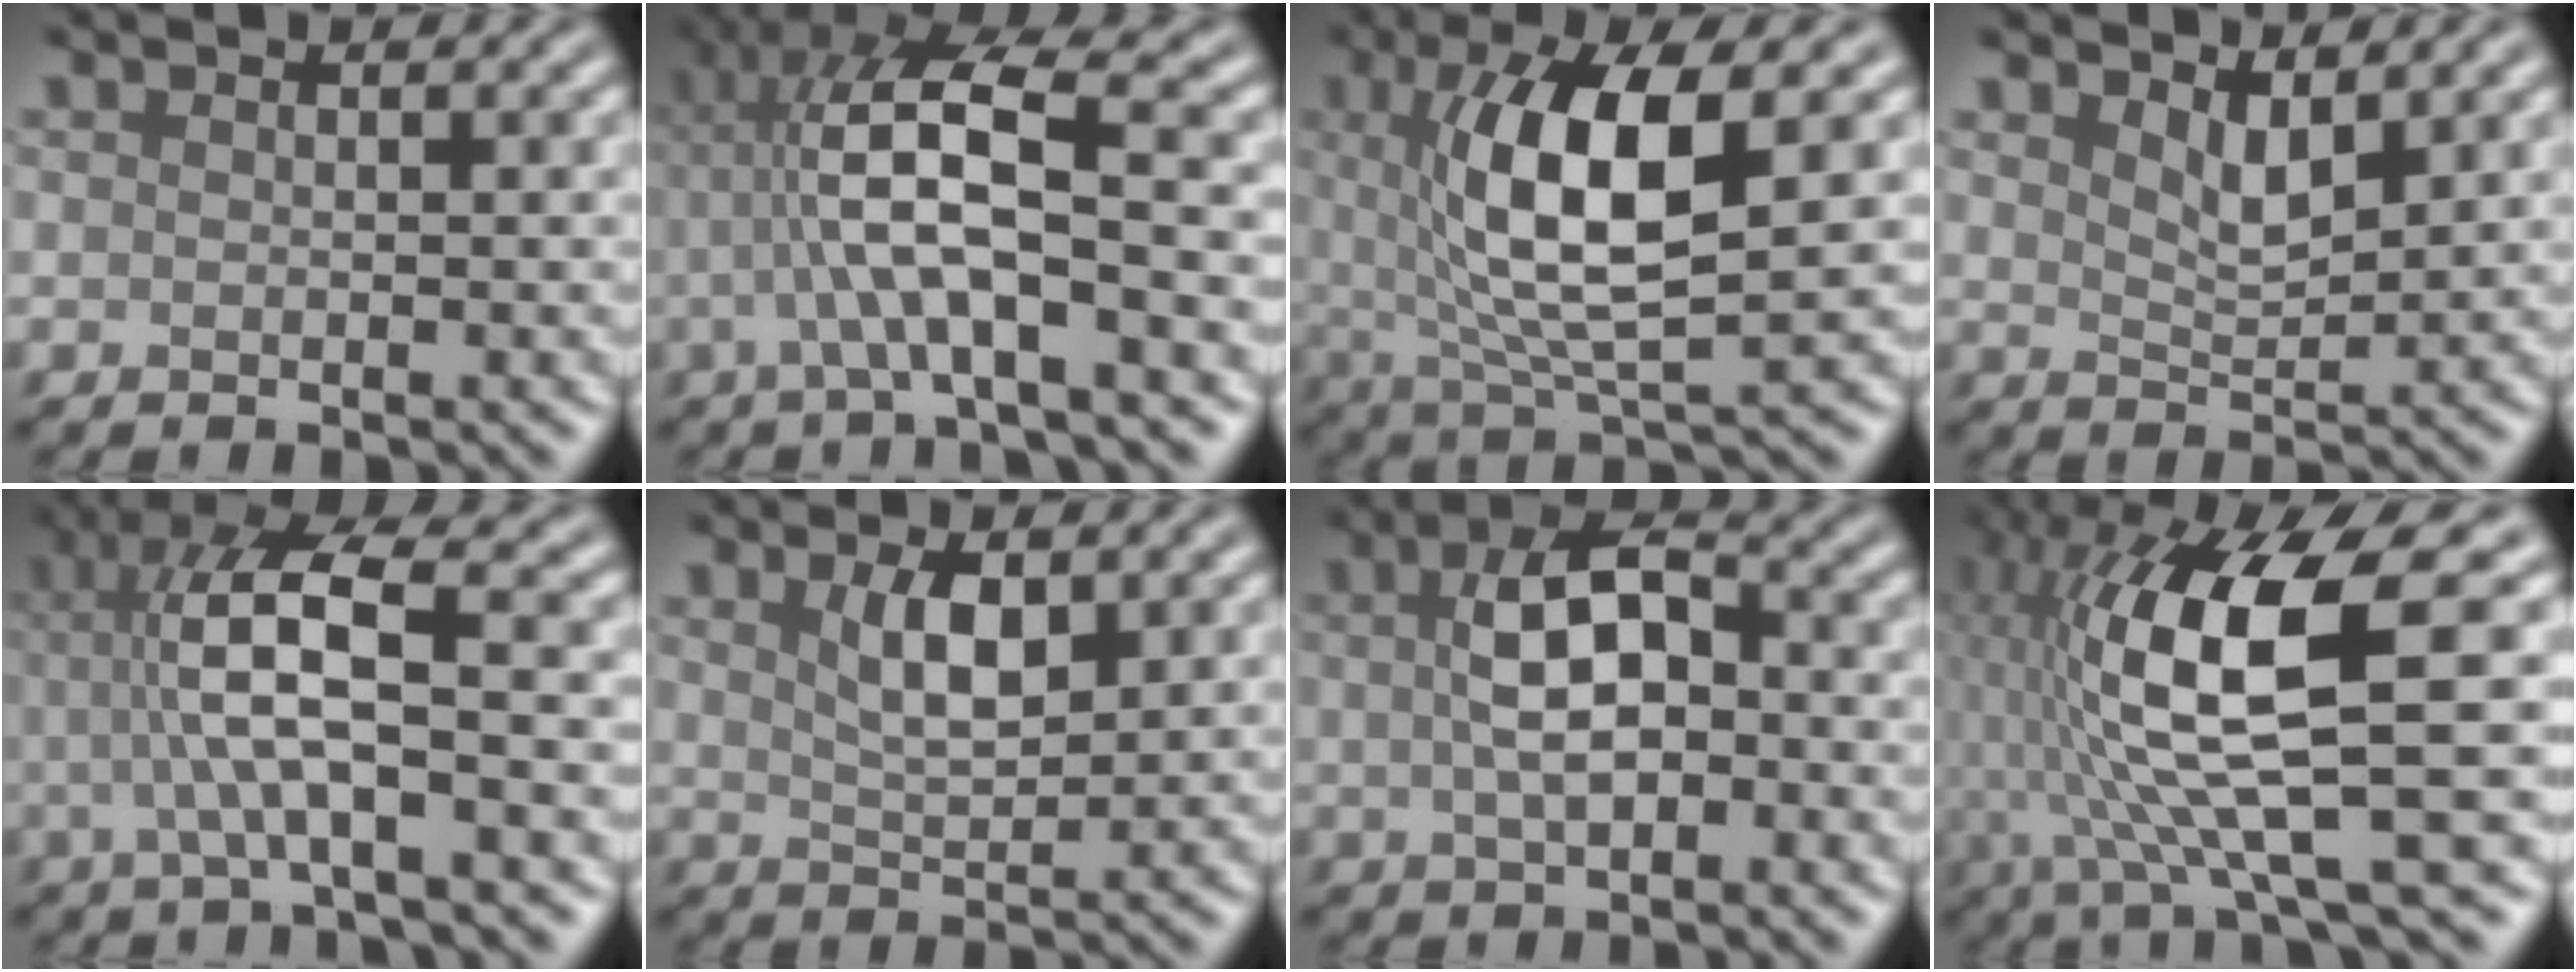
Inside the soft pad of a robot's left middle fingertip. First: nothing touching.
{"total": 8.1, "force": [-0.5, 1.9, 7.8], "torque": [-0.150, 0.020, -0.014]}
{"total": 9.2, "force": [1.7, 2.7, 8.6], "torque": [-0.153, -0.005, 0.034]}
{"total": 2.5, "force": [1.7, 0.8, 1.7], "torque": [-0.034, -0.010, 0.032]}
{"total": 7.4, "force": [0.0, 1.6, 7.2], "torque": [-0.139, 0.016, -0.002]}
{"total": 3.2, "force": [1.4, 1.1, 2.6], "torque": [-0.052, -0.002, 0.029]}
{"total": 5.8, "force": [0.4, 2.9, 5.1], "torque": [-0.093, 0.012, 0.002]}
{"total": 13.0, "force": [1.0, 3.1, 12.6], "torque": [-0.240, -0.004, 0.024]}